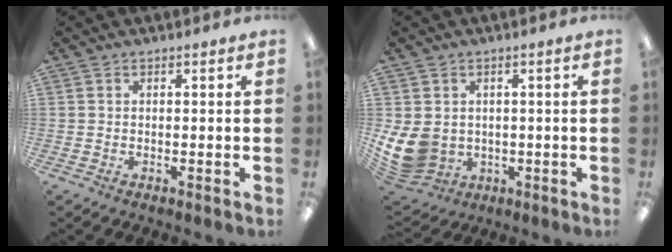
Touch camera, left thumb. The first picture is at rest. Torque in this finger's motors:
{"motor_torque": [-0.33, 1.19, 0.91, -0.63, 0.04]}